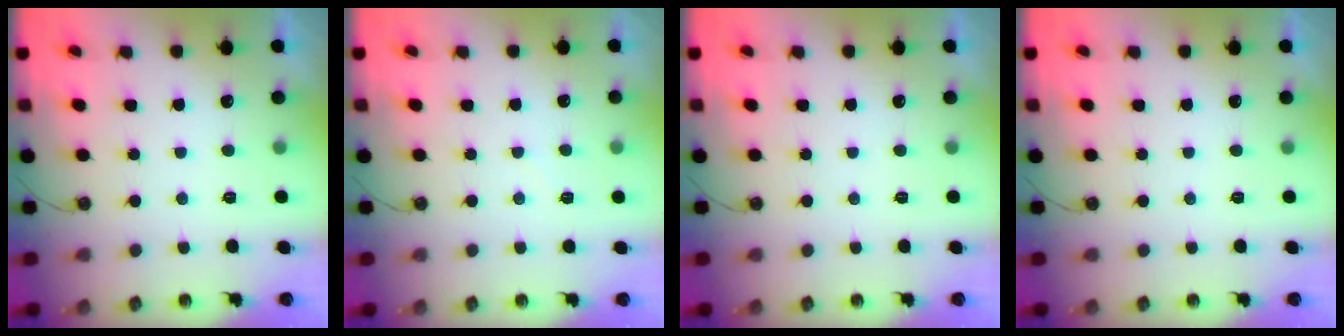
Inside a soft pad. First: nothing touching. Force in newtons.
{"total": 2.9, "press": 2.9, "slide": 0.4}
{"total": 0.0}
{"total": 0.0}